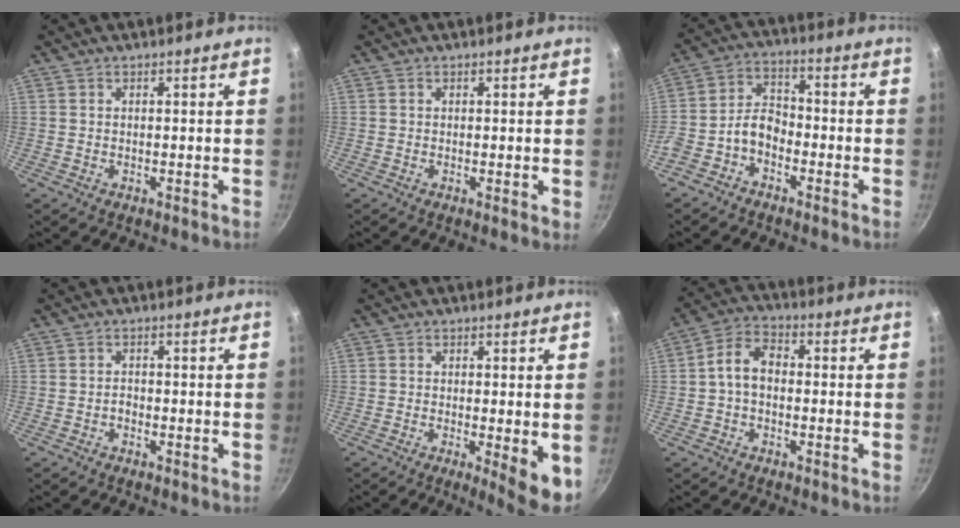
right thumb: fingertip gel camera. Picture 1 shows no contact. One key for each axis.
{"total": 1.0, "fx": 0.0, "fy": 0.2, "fz": 0.9, "tx": -0.014, "ty": -0.005, "tz": -0.002}
{"total": 7.2, "fx": -3.4, "fy": 4.6, "fz": 4.3, "tx": -0.070, "ty": 0.053, "tz": -0.077}
{"total": 1.0, "fx": -0.7, "fy": 0.6, "fz": 0.5, "tx": -0.007, "ty": 0.009, "tz": -0.013}
{"total": 6.2, "fx": -1.1, "fy": 1.2, "fz": 6.0, "tx": -0.075, "ty": -0.011, "tz": -0.012}
{"total": 6.6, "fx": -0.5, "fy": 4.6, "fz": 4.7, "tx": -0.077, "ty": 0.027, "tz": -0.022}